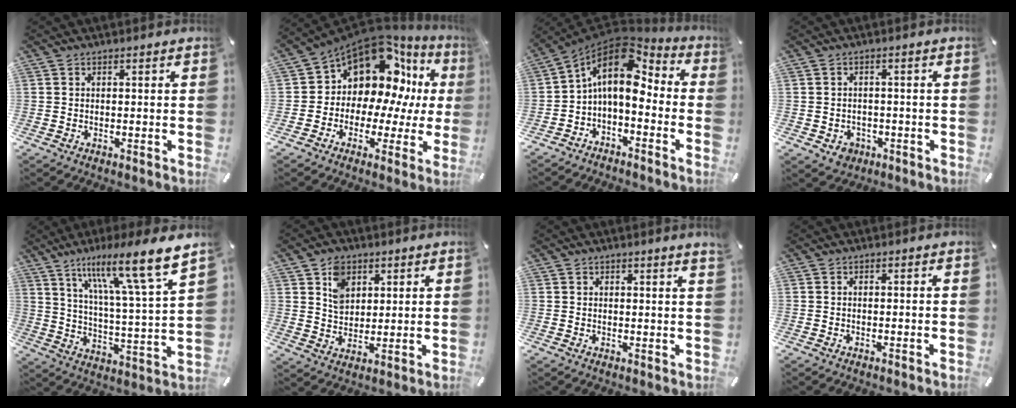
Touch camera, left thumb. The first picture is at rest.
{"total": 13.1, "force": [7.2, 9.2, 6.0], "torque": [-0.105, -0.080, 0.125]}
{"total": 12.0, "force": [1.5, 7.5, 9.3], "torque": [-0.173, -0.014, 0.019]}
{"total": 3.1, "force": [-1.0, 2.7, 1.1], "torque": [-0.012, 0.002, -0.021]}
{"total": 18.0, "force": [12.2, 2.8, 12.9], "torque": [-0.213, -0.074, 0.189]}
{"total": 7.2, "force": [3.5, 5.7, 2.6], "torque": [-0.045, 0.002, 0.064]}
{"total": 1.3, "force": [1.2, -0.2, 0.5], "torque": [-0.009, -0.003, 0.022]}
{"total": 0.0}